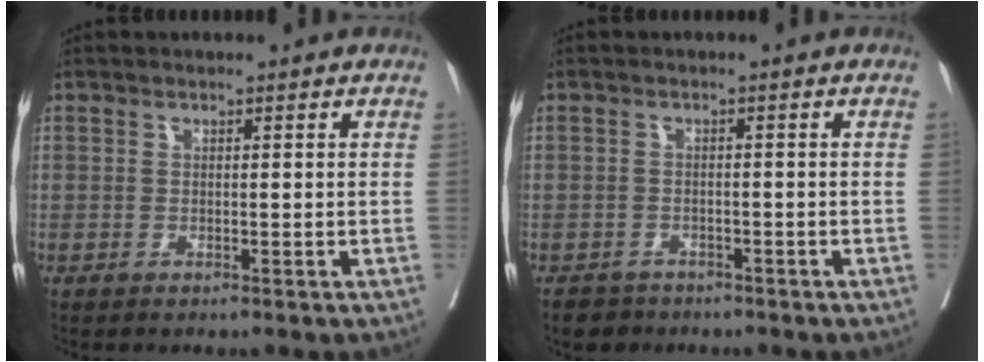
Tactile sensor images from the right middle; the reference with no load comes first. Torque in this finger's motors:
{"motor_torque": [0.44, -0.44, 0.04, 0.00]}